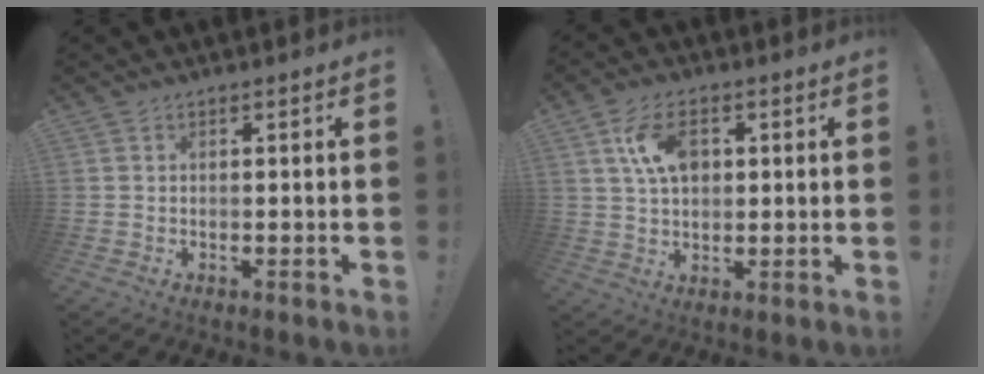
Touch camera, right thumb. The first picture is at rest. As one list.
[{"total": 10.3, "force": [3.0, 6.5, 7.4], "torque": [-0.118, 0.000, 0.054]}]